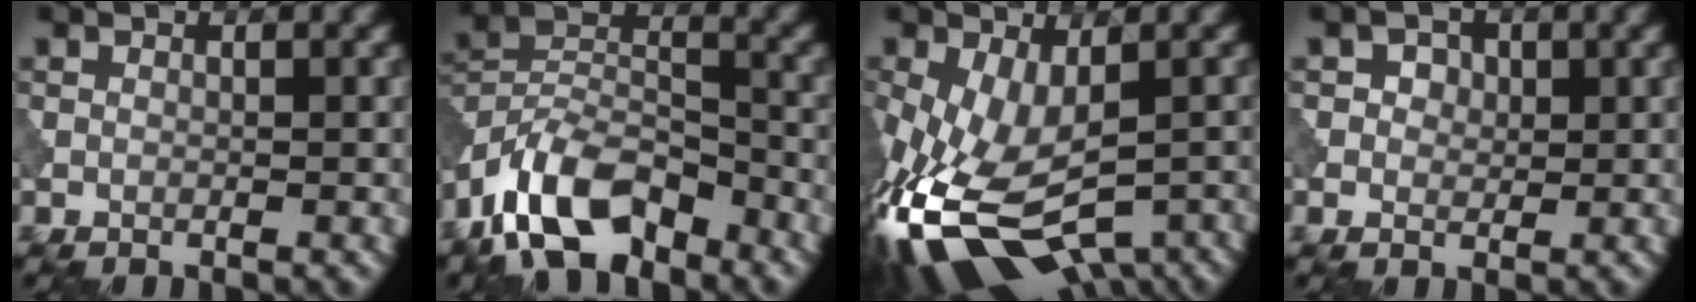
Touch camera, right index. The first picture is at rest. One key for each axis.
{"total": 8.9, "fx": -6.3, "fy": 4.0, "fz": 5.0, "tx": -0.087, "ty": 0.006, "tz": -0.133}
{"total": 12.7, "fx": -5.1, "fy": 6.4, "fz": 9.8, "tx": -0.220, "ty": -0.045, "tz": -0.064}
{"total": 2.5, "fx": 0.8, "fy": 2.0, "fz": 1.3, "tx": -0.017, "ty": 0.005, "tz": 0.000}